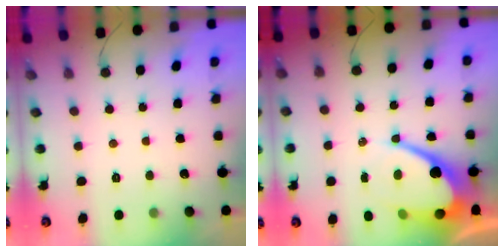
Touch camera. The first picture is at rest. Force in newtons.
{"total": 14.9, "press": 14.8, "slide": 1.1}